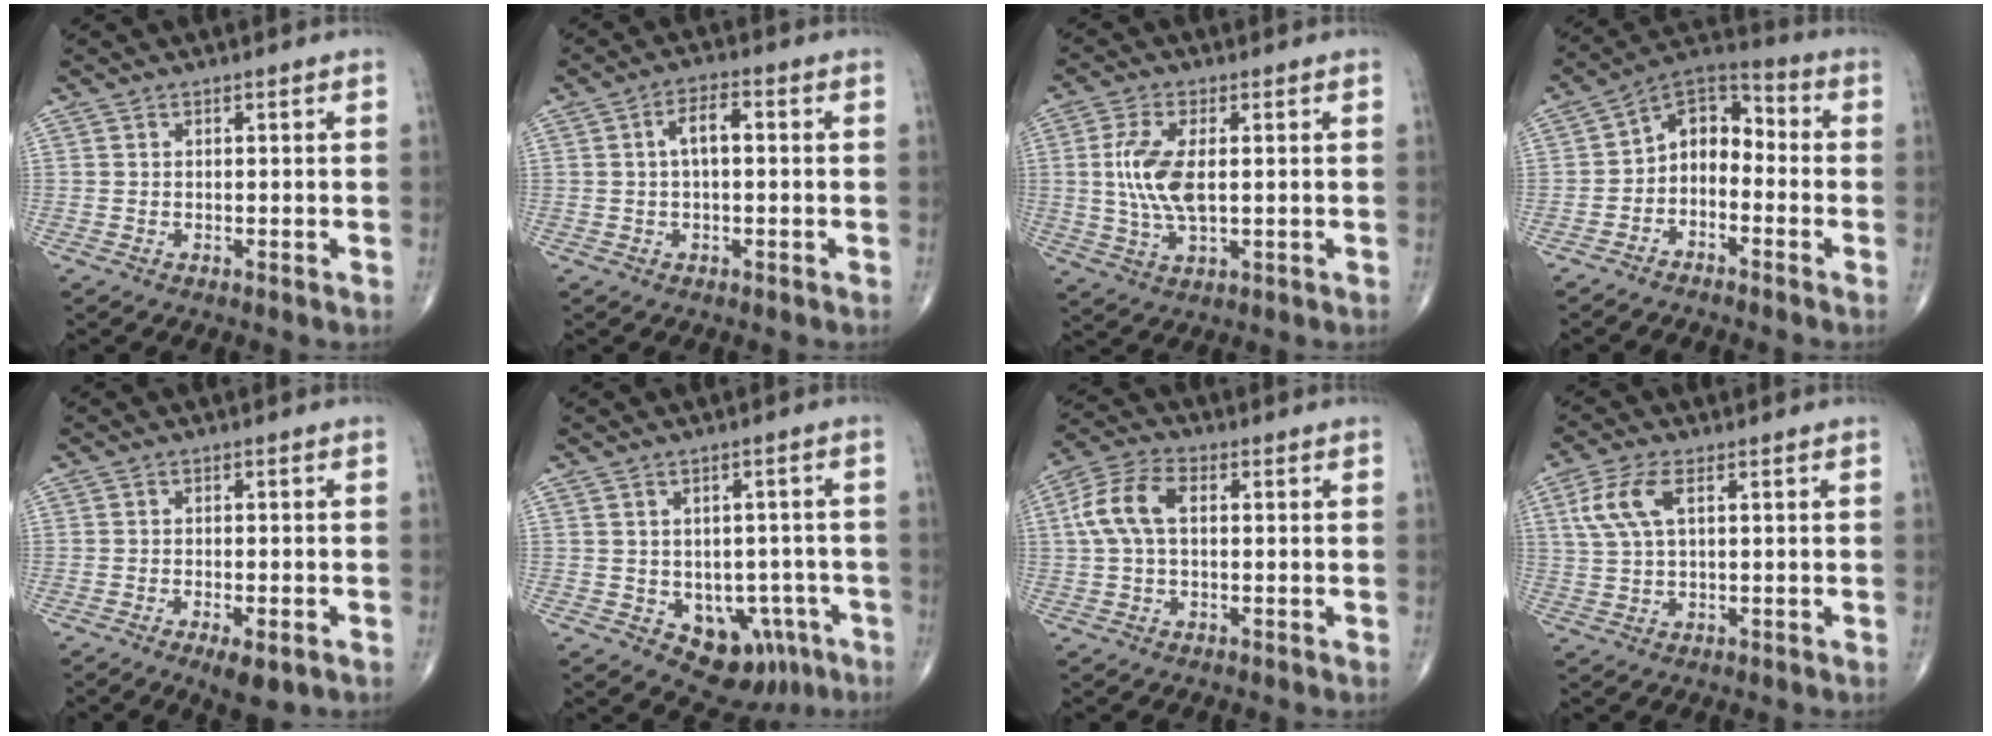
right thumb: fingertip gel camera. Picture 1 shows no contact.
{"total": 4.8, "force": [0.5, 2.2, 4.2], "torque": [-0.075, 0.015, 0.004]}
{"total": 9.4, "force": [0.8, 4.1, 8.4], "torque": [-0.186, -0.006, 0.018]}
{"total": 9.2, "force": [-2.5, 6.4, 6.1], "torque": [-0.072, 0.055, -0.063]}
{"total": 4.7, "force": [-2.4, 1.5, 3.8], "torque": [-0.055, -0.002, -0.031]}
{"total": 10.2, "force": [-4.0, 7.2, 6.0], "torque": [-0.033, 0.024, -0.039]}
{"total": 8.3, "force": [1.1, 4.7, 6.7], "torque": [-0.150, 0.025, 0.017]}
{"total": 6.6, "force": [2.1, 2.9, 5.5], "torque": [-0.134, 0.009, 0.046]}